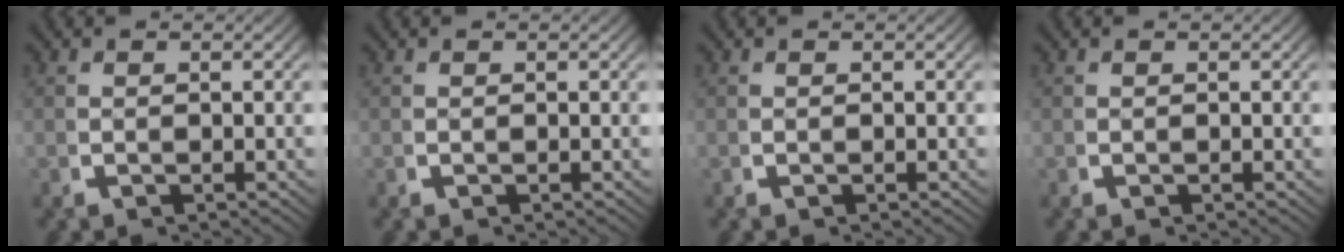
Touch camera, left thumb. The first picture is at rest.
{"total": 0.0}
{"total": 0.0}
{"total": 0.0}